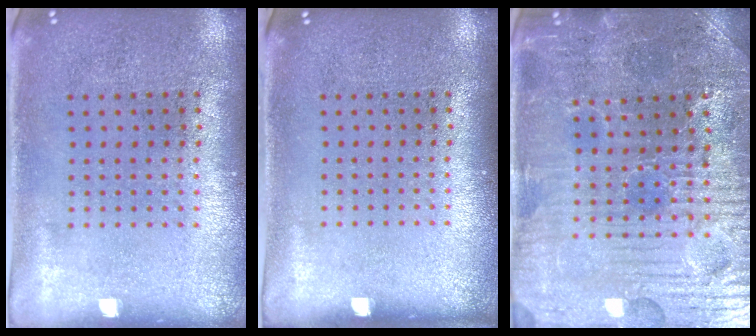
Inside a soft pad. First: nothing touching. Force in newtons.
{"total": 0.0}
{"total": 3.8, "press": 3.8, "slide": 0.5}